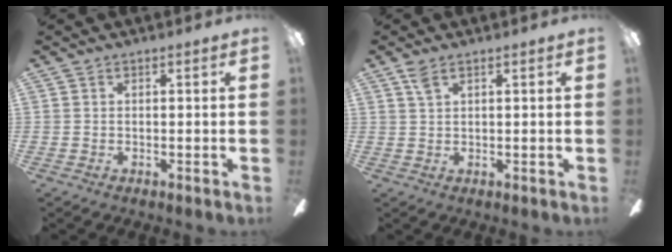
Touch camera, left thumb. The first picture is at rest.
{"total": 2.6, "force": [1.7, 0.9, 1.7], "torque": [-0.039, 0.002, 0.031]}